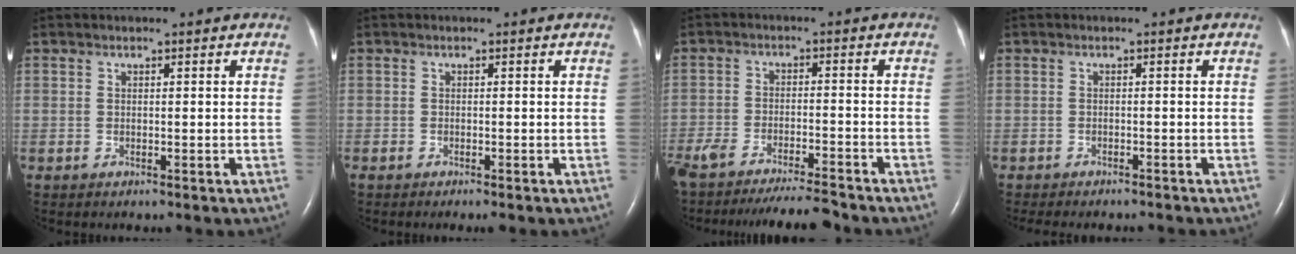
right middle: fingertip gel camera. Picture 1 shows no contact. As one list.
[{"total": 4.7, "force": [-3.9, 0.7, 2.6], "torque": [-0.038, -0.010, -0.058]}, {"total": 14.7, "force": [-13.4, 1.2, 5.9], "torque": [-0.113, -0.026, -0.201]}, {"total": 7.7, "force": [-7.0, 1.7, 2.7], "torque": [-0.033, -0.005, -0.090]}]